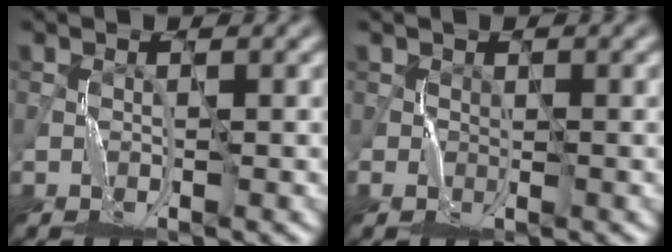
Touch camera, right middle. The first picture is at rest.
{"total": 0.8, "force": [0.0, 0.5, -0.5], "torque": [0.010, -0.002, 0.001]}